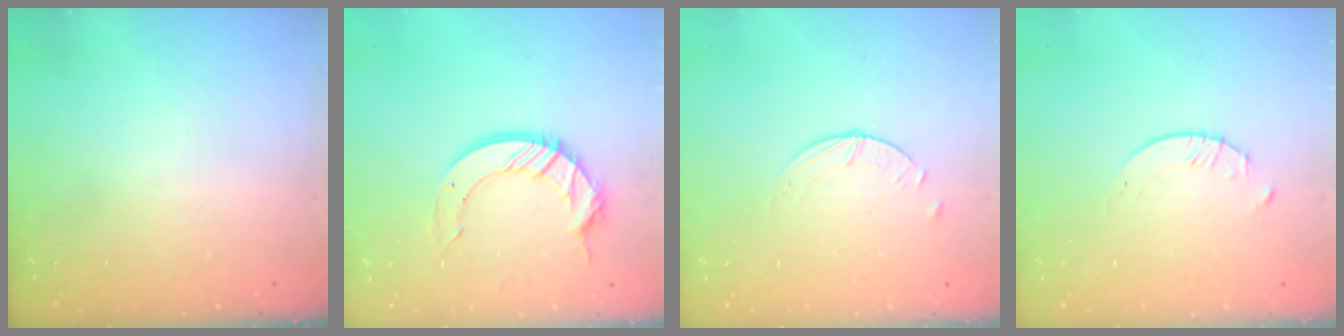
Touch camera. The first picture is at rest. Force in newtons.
{"total": 12.2, "press": 12.1, "slide": 1.1}
{"total": 0.9, "press": 0.9, "slide": 0.1}
{"total": 2.1, "press": 2.1, "slide": 0.3}